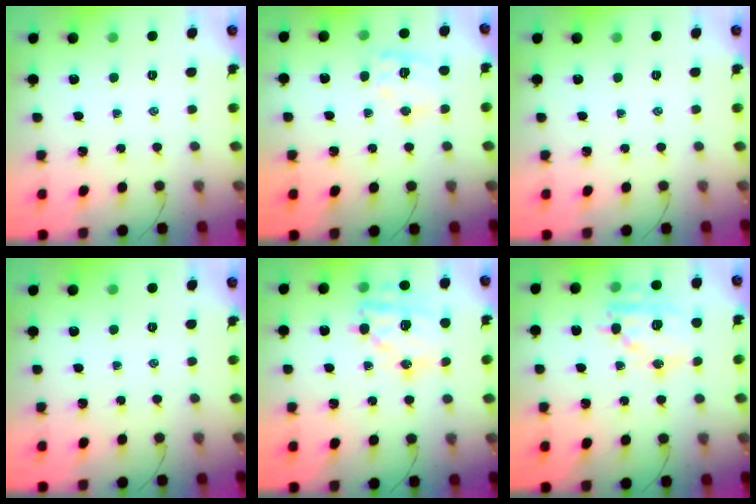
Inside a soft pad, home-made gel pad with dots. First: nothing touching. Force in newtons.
{"total": 10.8, "press": 10.6, "slide": 1.5}
{"total": 0.0}
{"total": 0.0}
{"total": 15.5, "press": 15.2, "slide": 2.9}
{"total": 15.3, "press": 15.2, "slide": 2.2}